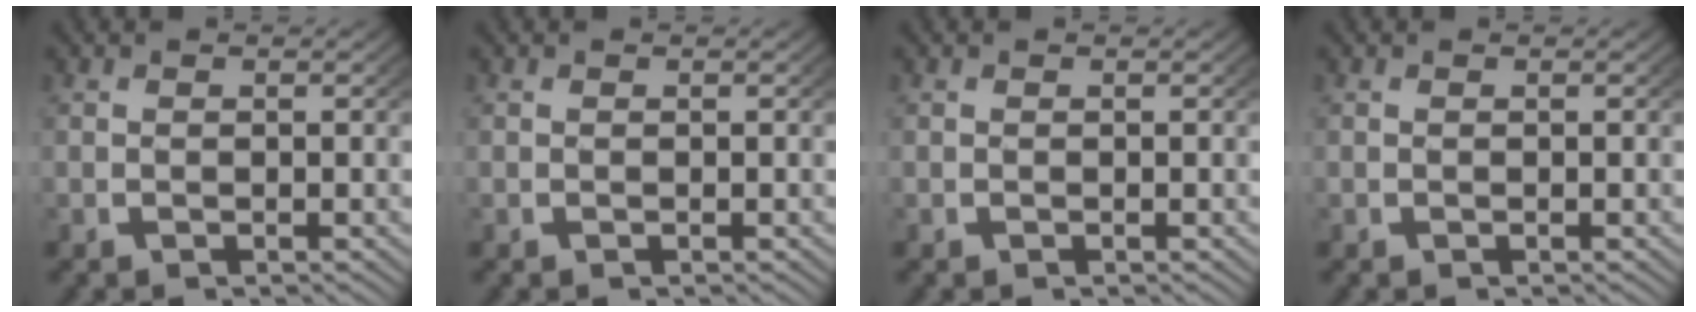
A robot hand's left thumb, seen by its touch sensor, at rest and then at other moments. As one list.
[{"total": 0.0}, {"total": 0.0}, {"total": 0.0}]